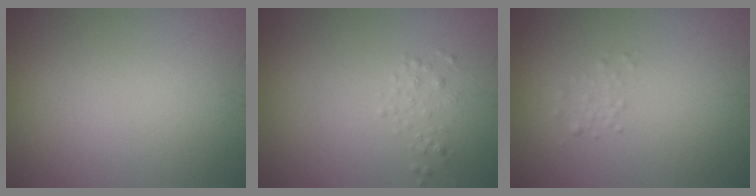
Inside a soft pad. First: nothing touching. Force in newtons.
{"total": 0.9, "press": 0.9, "slide": 0.0}
{"total": 0.8, "press": 0.8, "slide": 0.0}